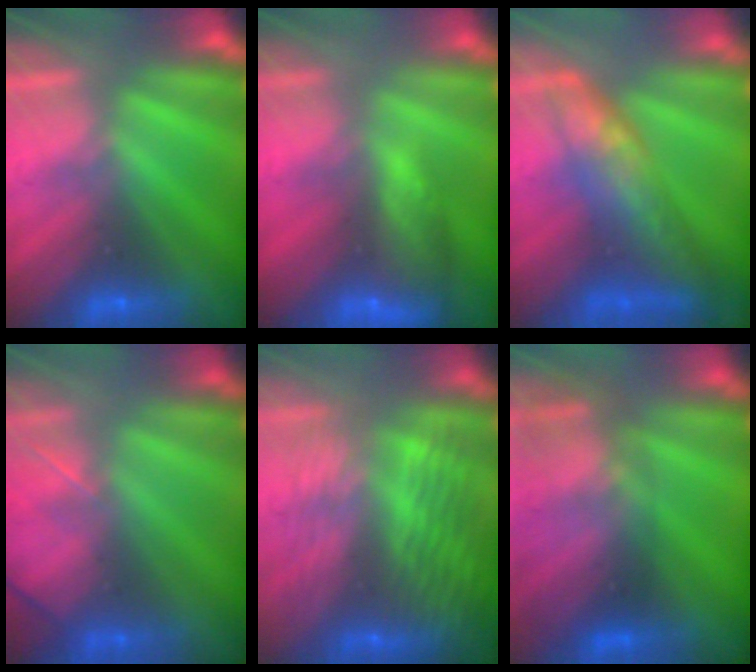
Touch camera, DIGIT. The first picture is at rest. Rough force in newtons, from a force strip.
{"total": 8.6}
{"total": 6.7}
{"total": 2.0}
{"total": 6.1}
{"total": 2.8}